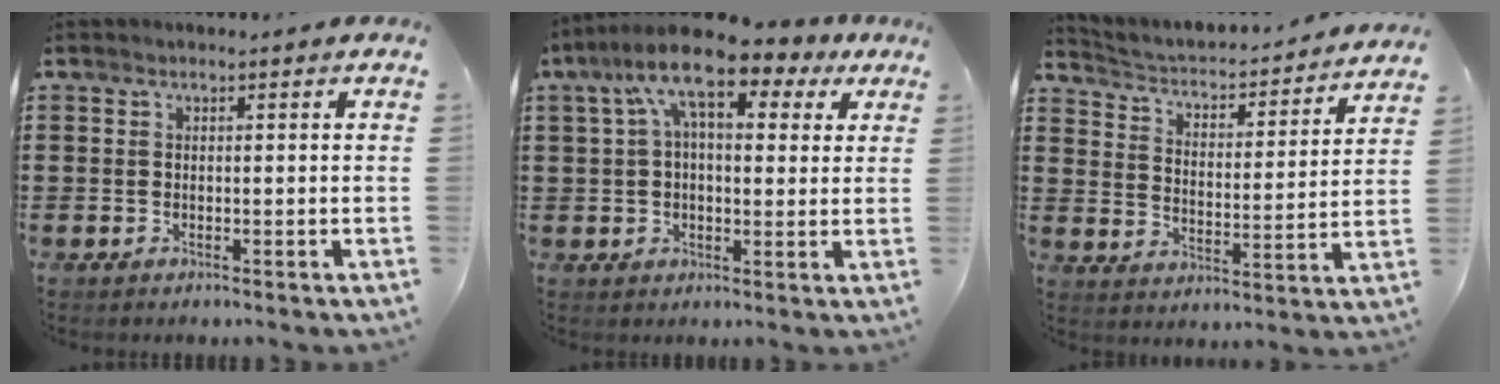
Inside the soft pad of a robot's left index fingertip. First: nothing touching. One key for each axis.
{"total": 11.0, "fx": 5.9, "fy": 4.3, "fz": 8.3, "tx": -0.170, "ty": -0.006, "tz": 0.100}
{"total": 1.9, "fx": 1.8, "fy": 0.4, "fz": 0.6, "tx": -0.029, "ty": -0.030, "tz": 0.018}